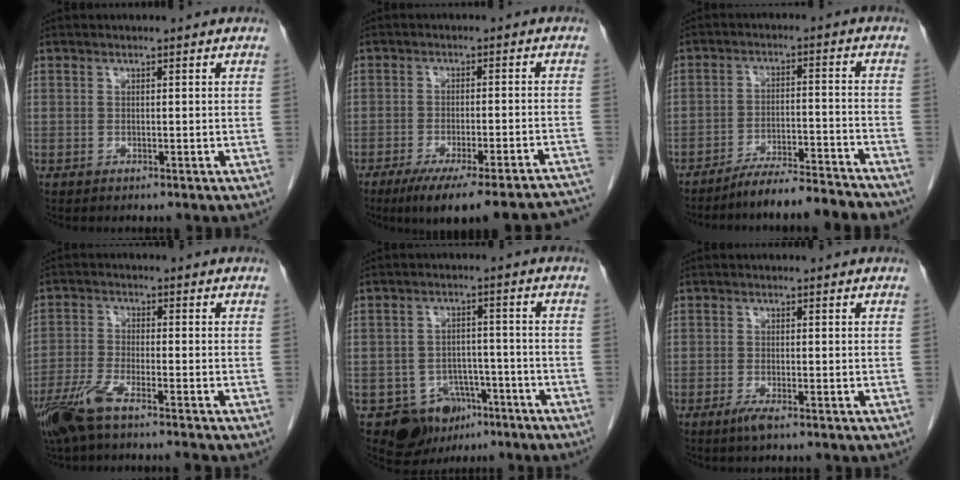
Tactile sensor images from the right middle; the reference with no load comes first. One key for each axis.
{"total": 19.9, "fx": -17.6, "fy": 1.6, "fz": 9.1, "tx": -0.064, "ty": -0.005, "tz": -0.224}
{"total": 12.1, "fx": -11.1, "fy": 0.6, "fz": 4.6, "tx": -0.052, "ty": 0.010, "tz": -0.167}
{"total": 7.6, "fx": -5.7, "fy": 0.5, "fz": 5.0, "tx": -0.101, "ty": -0.019, "tz": -0.110}
{"total": 7.7, "fx": -4.6, "fy": 5.9, "fz": 1.9, "tx": -0.022, "ty": 0.010, "tz": -0.063}
{"total": 1.7, "fx": -1.1, "fy": 0.0, "fz": 1.3, "tx": -0.029, "ty": -0.005, "tz": -0.023}